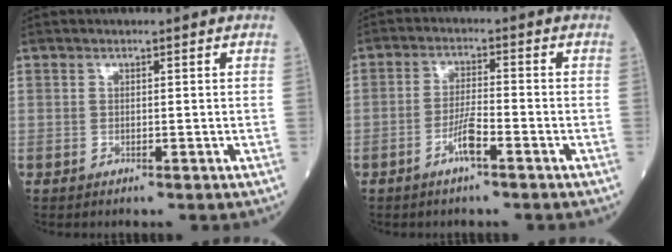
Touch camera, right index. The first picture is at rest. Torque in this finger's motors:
{"motor_torque": [0.78, -0.36, 0.27, 0.07]}